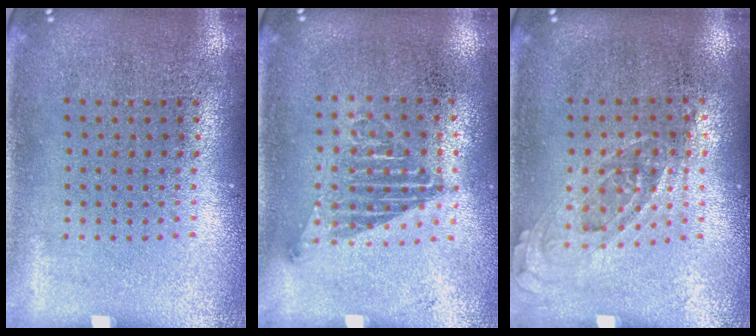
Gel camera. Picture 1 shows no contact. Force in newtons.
{"total": 1.2, "press": 1.0, "slide": 0.7}
{"total": 0.8, "press": 0.8, "slide": 0.3}